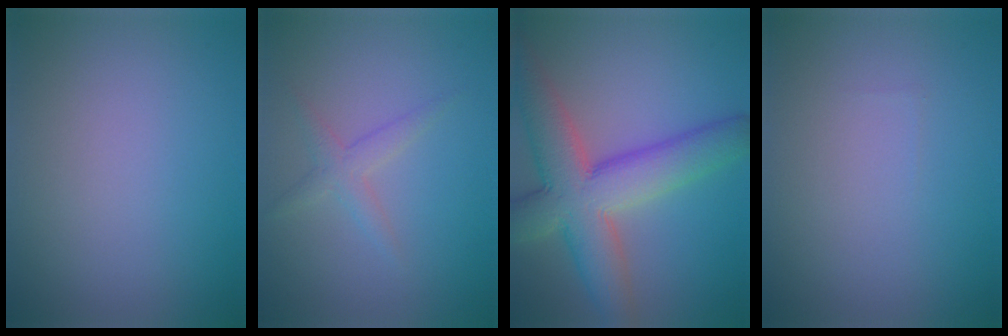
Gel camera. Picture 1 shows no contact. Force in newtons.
{"total": 1.8, "press": 1.8, "slide": 0.1}
{"total": 9.7, "press": 9.6, "slide": 0.7}
{"total": 0.0}